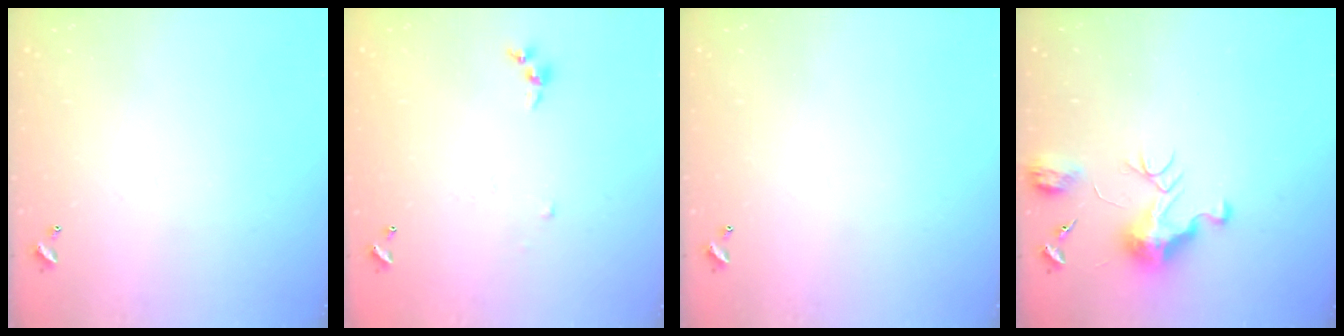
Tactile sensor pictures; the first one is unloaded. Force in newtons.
{"total": 3.0, "press": 2.9, "slide": 0.4}
{"total": 0.0}
{"total": 9.5, "press": 9.5, "slide": 0.2}